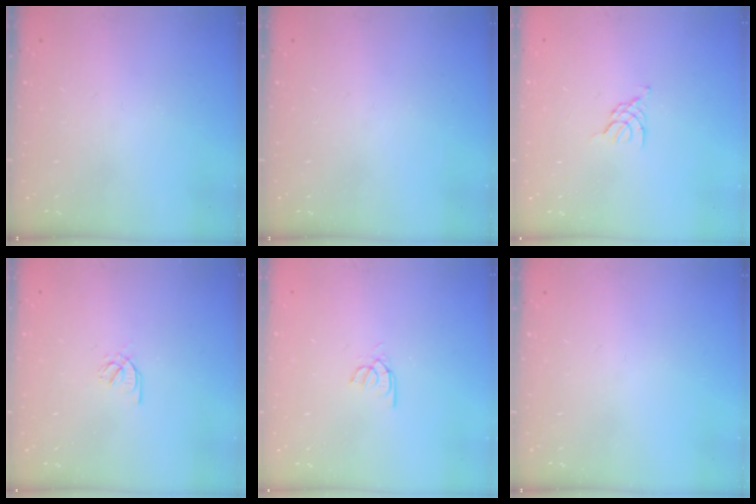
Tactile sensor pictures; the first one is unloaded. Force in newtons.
{"total": 0.0}
{"total": 3.2, "press": 3.1, "slide": 0.7}
{"total": 2.2, "press": 2.2, "slide": 0.0}
{"total": 2.9, "press": 2.9, "slide": 0.3}
{"total": 0.0}